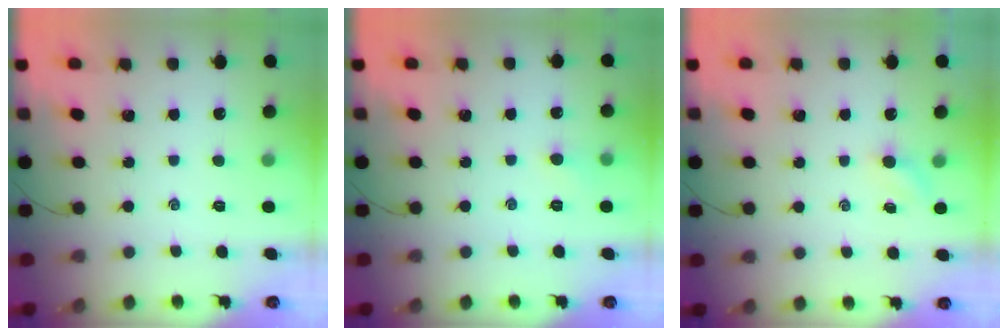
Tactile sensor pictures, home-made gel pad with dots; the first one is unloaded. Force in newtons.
{"total": 3.7, "press": 3.5, "slide": 1.2}
{"total": 2.6, "press": 2.4, "slide": 0.8}